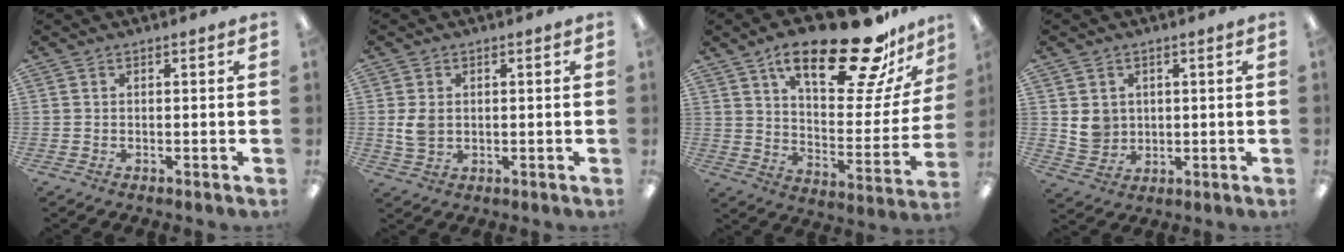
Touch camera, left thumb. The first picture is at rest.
{"total": 5.0, "force": [0.4, 3.9, 3.2], "torque": [-0.066, 0.000, 0.006]}
{"total": 25.6, "force": [17.9, 8.1, 16.5], "torque": [-0.238, -0.118, 0.288]}
{"total": 5.8, "force": [1.5, 5.3, 1.7], "torque": [-0.020, 0.005, 0.031]}